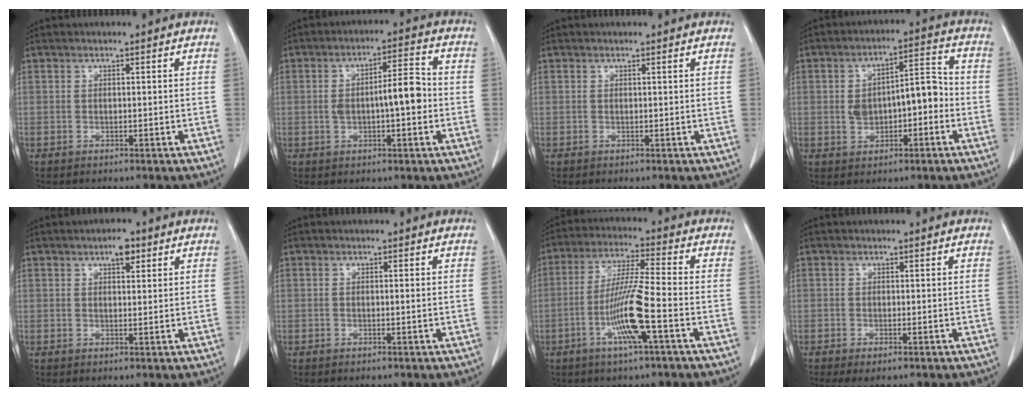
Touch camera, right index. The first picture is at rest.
{"total": 7.7, "force": [-0.6, 2.1, 7.4], "torque": [-0.130, 0.021, -0.009]}
{"total": 0.0}
{"total": 8.5, "force": [-1.0, 4.0, 7.5], "torque": [-0.128, 0.035, -0.010]}
{"total": 2.7, "force": [1.6, 1.0, 1.9], "torque": [-0.031, 0.003, 0.024]}
{"total": 0.6, "force": [0.0, 0.0, 0.6], "torque": [-0.011, -0.001, -0.001]}
{"total": 10.3, "force": [-3.6, -0.3, 9.6], "torque": [-0.191, -0.008, -0.071]}
{"total": 2.1, "force": [-1.2, 0.5, 1.6], "torque": [-0.026, -0.006, -0.018]}